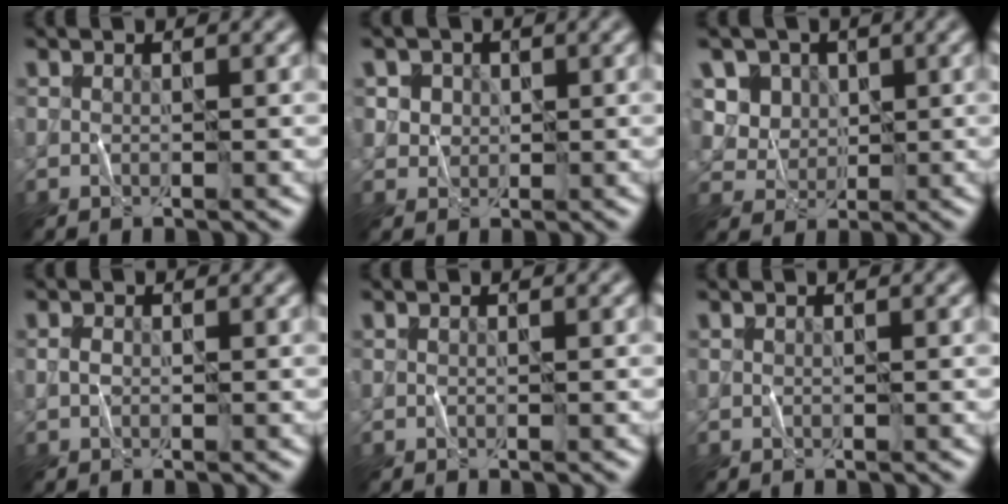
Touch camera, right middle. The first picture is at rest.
{"total": 3.8, "force": [1.7, 3.1, 1.5], "torque": [-0.027, 0.008, 0.027]}
{"total": 6.3, "force": [2.8, 5.0, 2.6], "torque": [-0.057, 0.000, 0.049]}
{"total": 0.7, "force": [-0.1, 0.5, 0.5], "torque": [-0.010, 0.001, -0.005]}
{"total": 0.0}
{"total": 0.0}